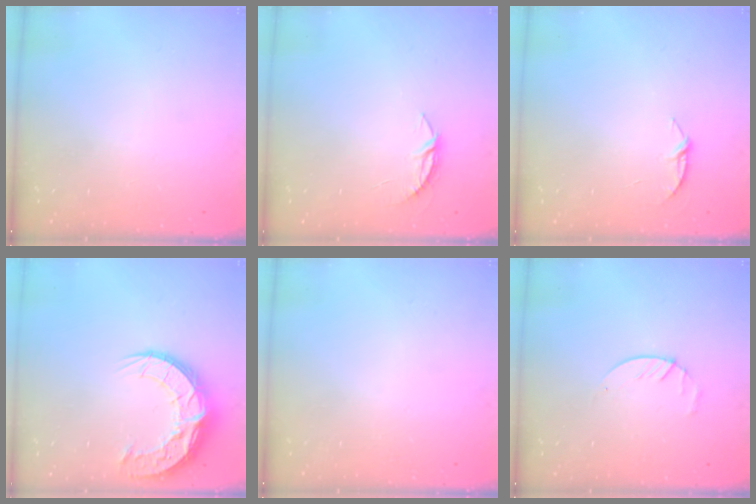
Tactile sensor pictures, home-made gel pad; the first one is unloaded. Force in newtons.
{"total": 3.7, "press": 3.6, "slide": 0.4}
{"total": 4.3, "press": 4.3, "slide": 0.4}
{"total": 15.1, "press": 15.1, "slide": 1.2}
{"total": 0.0}
{"total": 2.9, "press": 2.9, "slide": 0.4}